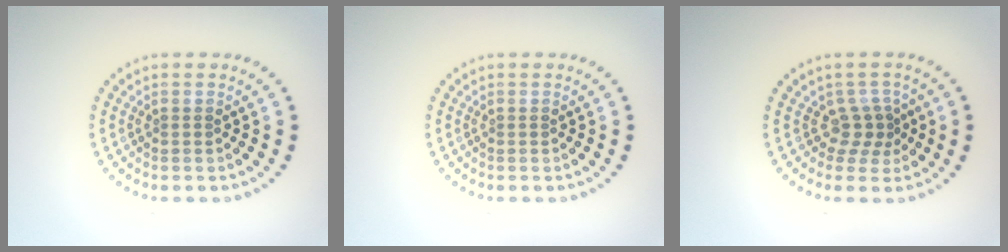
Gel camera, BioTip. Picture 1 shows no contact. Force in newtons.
{"total": 0.0}
{"total": 2.2, "press": 1.5, "slide": 1.6}